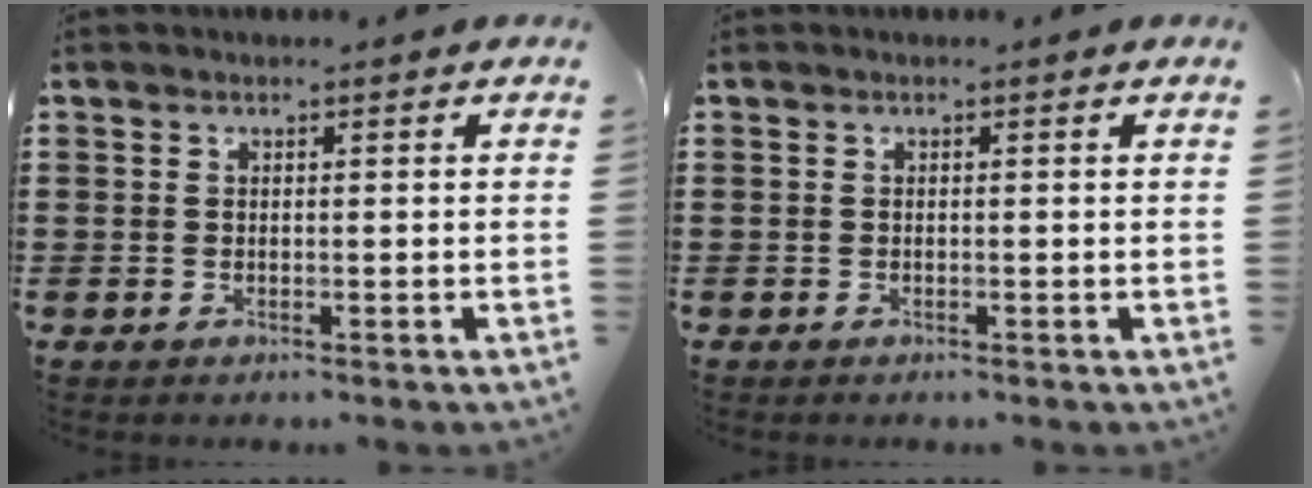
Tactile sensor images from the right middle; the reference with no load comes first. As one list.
[{"total": 0.0}]